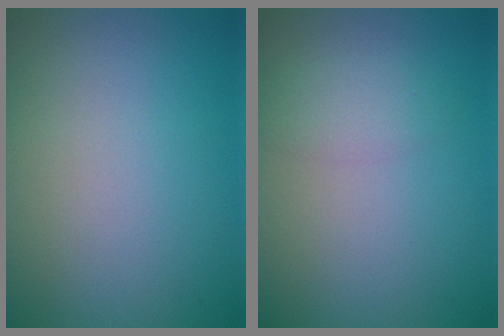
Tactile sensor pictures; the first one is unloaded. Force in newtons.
{"total": 1.7, "press": 1.7, "slide": 0.1}